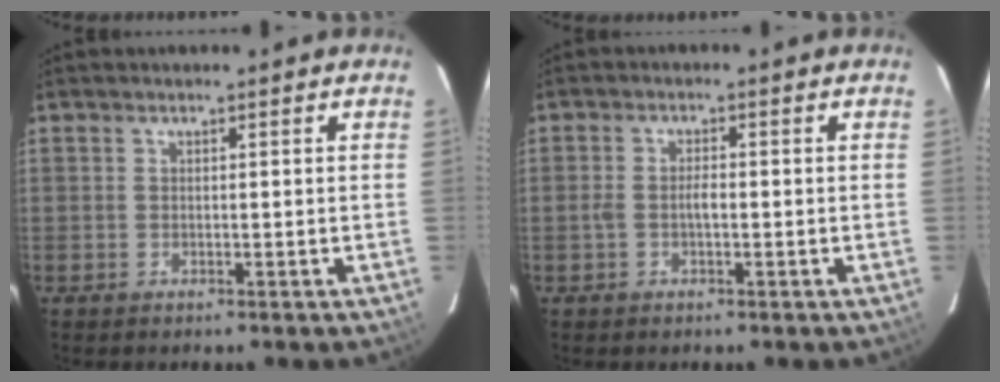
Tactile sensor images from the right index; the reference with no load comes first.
{"total": 2.4, "force": [-0.6, 0.9, 2.1], "torque": [-0.044, 0.004, -0.012]}